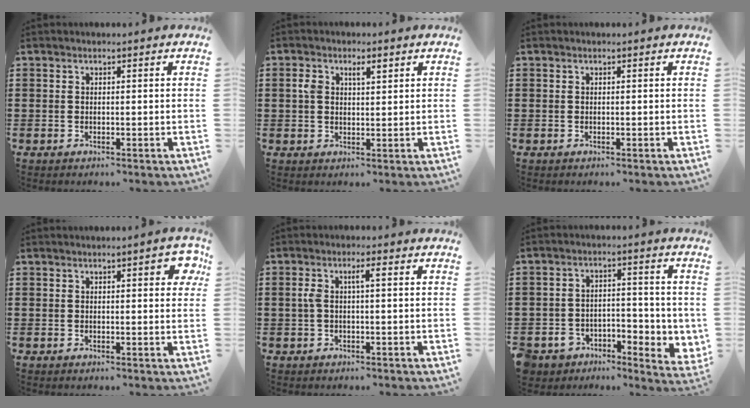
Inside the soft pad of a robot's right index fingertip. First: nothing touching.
{"total": 3.1, "force": [1.1, 1.5, 2.4], "torque": [-0.052, 0.008, 0.018]}
{"total": 0.0}
{"total": 3.3, "force": [1.2, 1.0, 2.9], "torque": [-0.035, -0.001, 0.013]}
{"total": 2.7, "force": [0.2, 0.5, 2.7], "torque": [-0.059, 0.003, -0.003]}
{"total": 4.1, "force": [-2.2, 3.0, 1.7], "torque": [-0.039, 0.009, -0.044]}